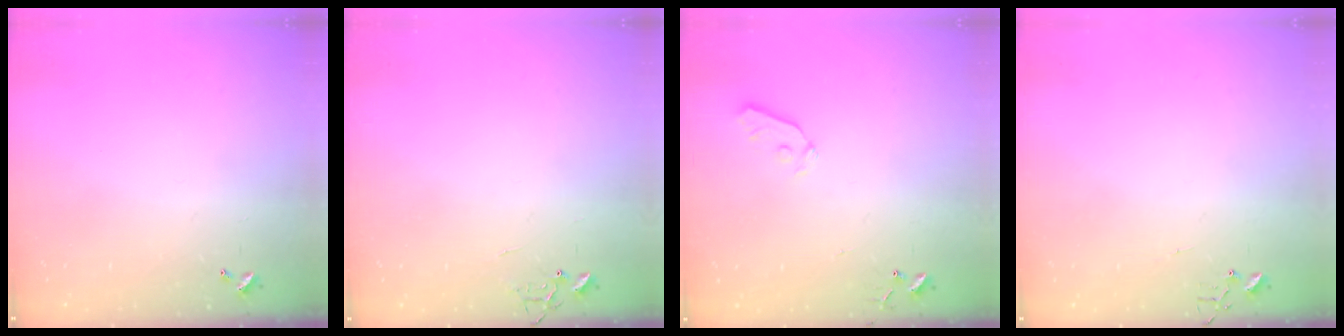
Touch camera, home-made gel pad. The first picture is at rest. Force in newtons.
{"total": 6.4, "press": 6.4, "slide": 0.6}
{"total": 5.2, "press": 5.2, "slide": 0.6}
{"total": 5.0, "press": 5.0, "slide": 0.4}